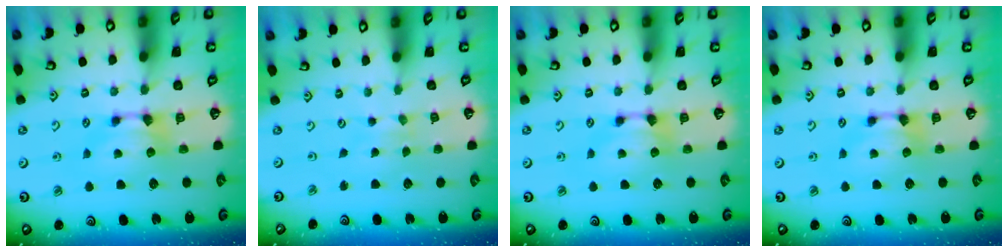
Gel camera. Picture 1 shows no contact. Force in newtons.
{"total": 3.1, "press": 3.1, "slide": 0.1}
{"total": 0.0}
{"total": 0.0}